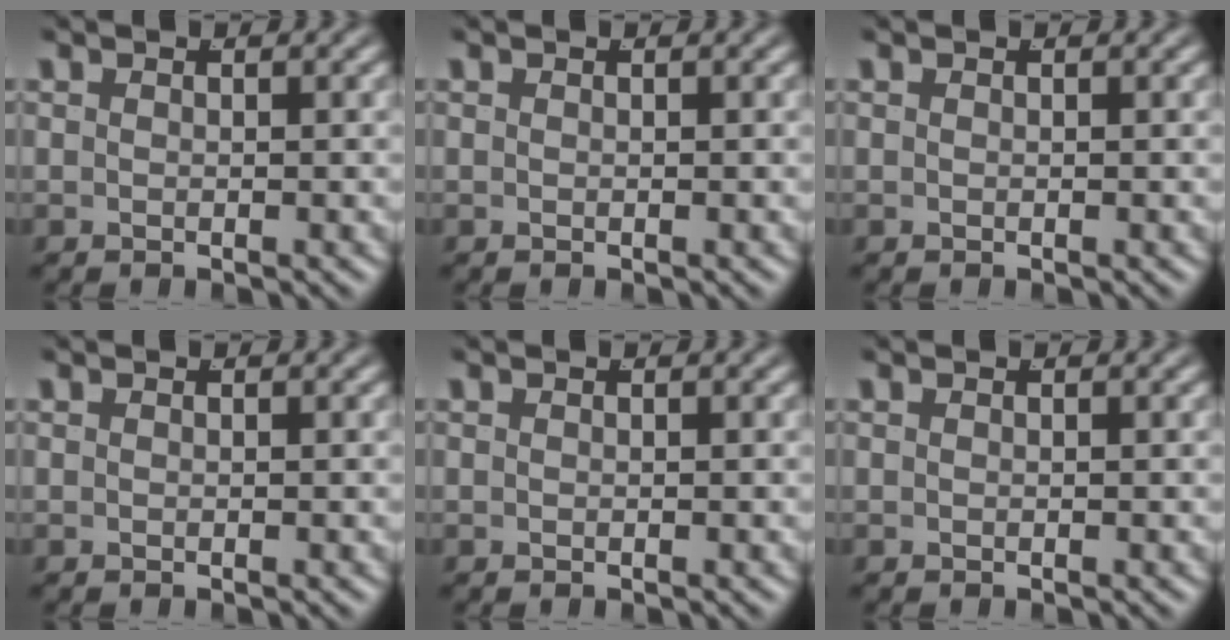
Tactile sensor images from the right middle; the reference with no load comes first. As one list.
[{"total": 0.0}, {"total": 0.0}, {"total": 0.0}, {"total": 0.0}, {"total": 0.0}]